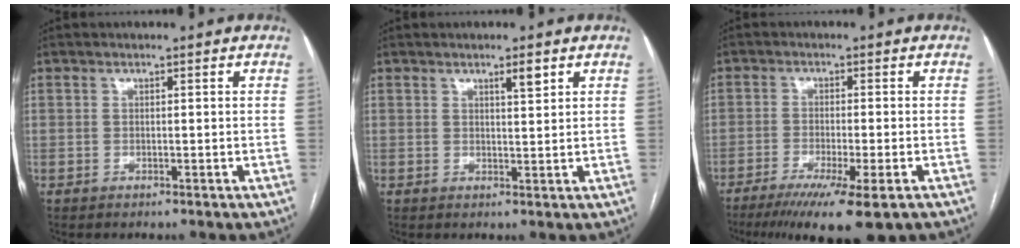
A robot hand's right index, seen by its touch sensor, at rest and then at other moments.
{"total": 2.1, "force": [1.3, 0.3, 1.6], "torque": [-0.028, -0.002, 0.021]}
{"total": 12.7, "force": [-8.6, 1.1, 9.2], "torque": [-0.134, -0.032, -0.131]}